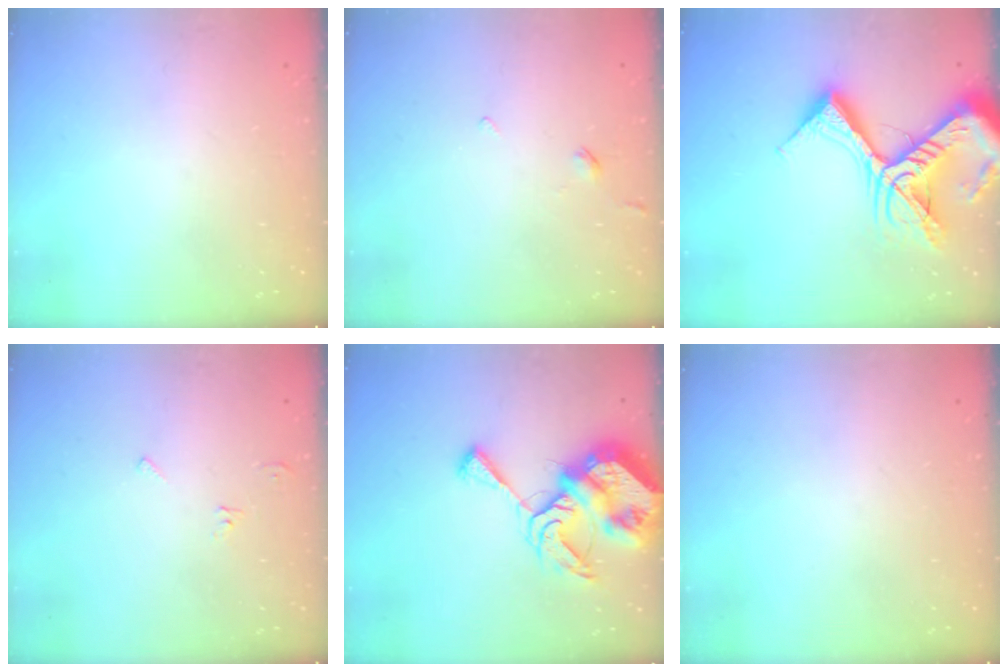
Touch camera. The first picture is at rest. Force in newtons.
{"total": 1.8, "press": 1.7, "slide": 0.5}
{"total": 20.7, "press": 20.5, "slide": 2.4}
{"total": 4.1, "press": 4.1, "slide": 0.5}
{"total": 14.1, "press": 14.0, "slide": 1.5}
{"total": 0.0}